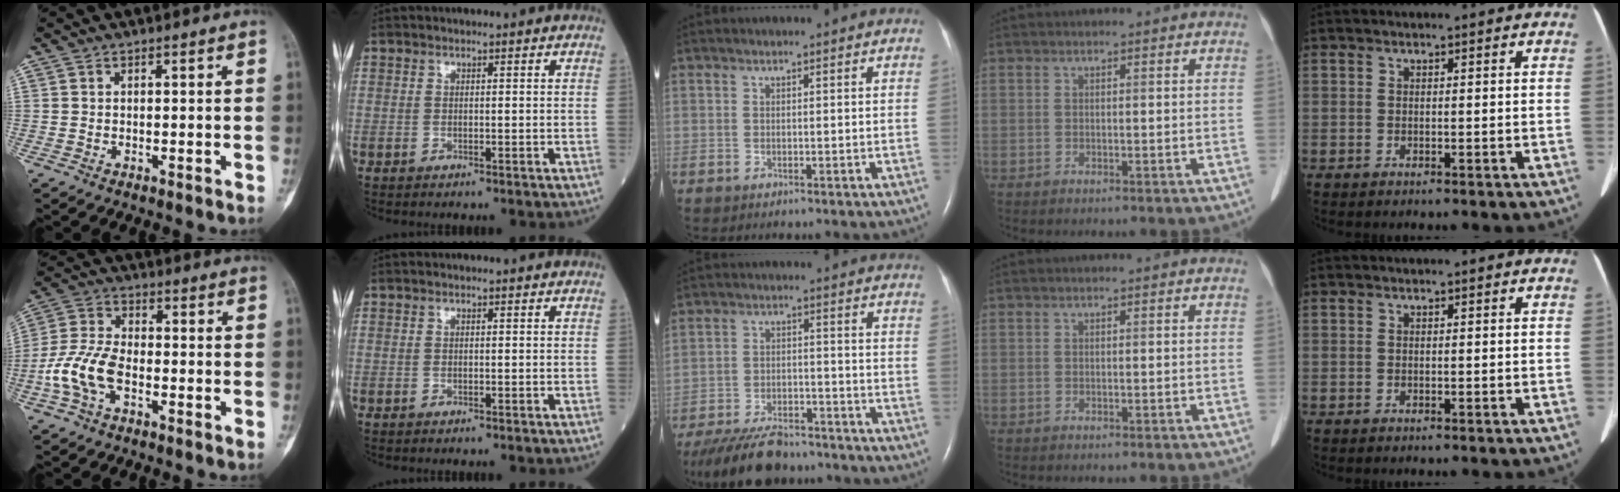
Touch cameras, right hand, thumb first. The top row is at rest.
{"thumb": {"total": 10.0, "force": [-3.4, 5.6, 7.6], "torque": [-0.166, 0.028, -0.071]}, "middle": {"total": 12.4, "force": [-10.7, 3.7, 5.1], "torque": [-0.090, -0.009, -0.170]}}